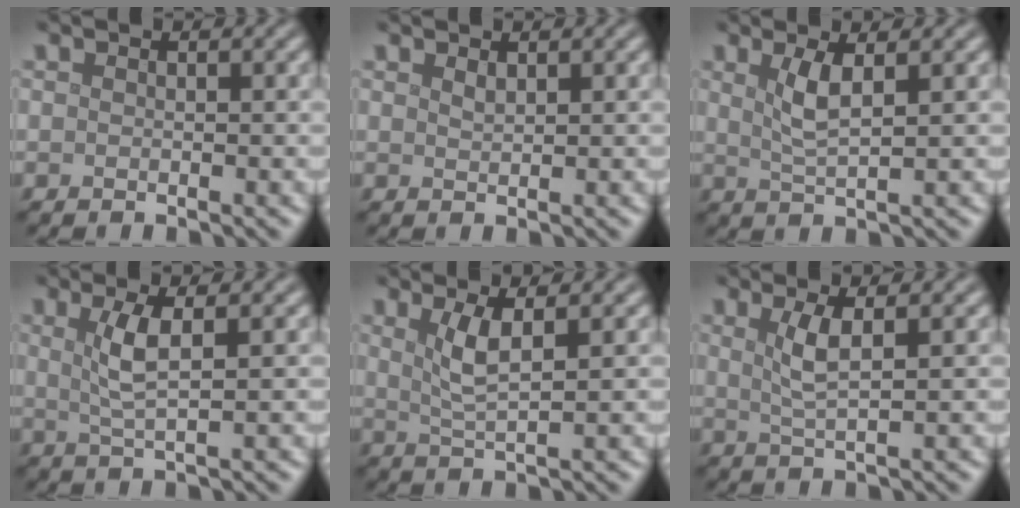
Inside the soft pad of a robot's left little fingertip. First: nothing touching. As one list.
[{"total": 0.8, "force": [0.7, 0.2, 0.3], "torque": [-0.007, -0.002, 0.014]}, {"total": 2.9, "force": [1.1, 0.7, 2.6], "torque": [-0.051, -0.004, 0.023]}, {"total": 3.2, "force": [0.8, 0.7, 3.0], "torque": [-0.061, -0.002, 0.017]}, {"total": 3.0, "force": [1.1, 0.7, 2.8], "torque": [-0.055, -0.003, 0.025]}, {"total": 2.9, "force": [0.9, 0.7, 2.6], "torque": [-0.050, -0.002, 0.018]}]